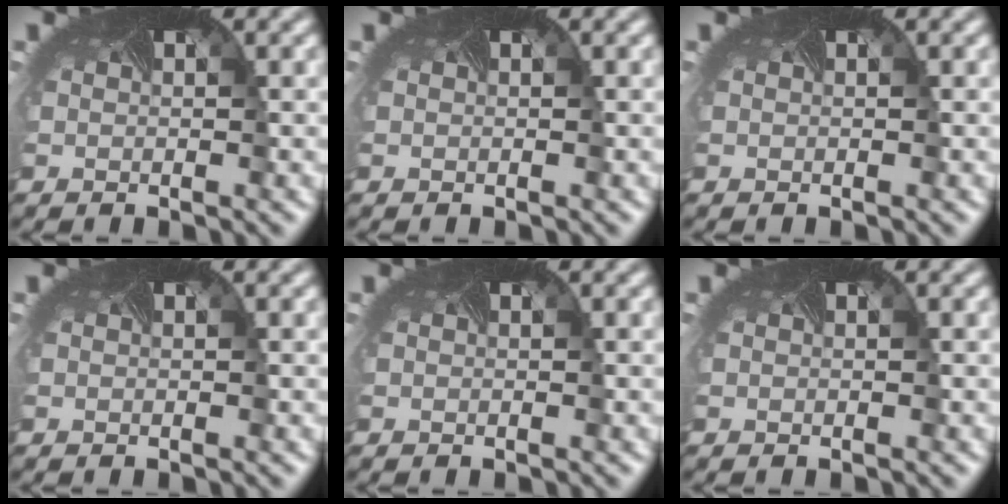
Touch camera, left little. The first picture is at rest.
{"total": 0.0}
{"total": 0.0}
{"total": 0.0}
{"total": 0.0}
{"total": 0.0}